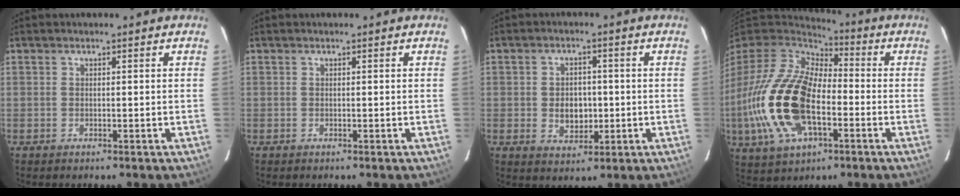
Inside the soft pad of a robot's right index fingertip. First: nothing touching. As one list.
[{"total": 0.0}, {"total": 5.6, "force": [-0.5, 4.3, 3.6], "torque": [-0.066, 0.003, -0.002]}, {"total": 23.5, "force": [-4.8, 13.0, 19.0], "torque": [-0.421, -0.020, -0.085]}]